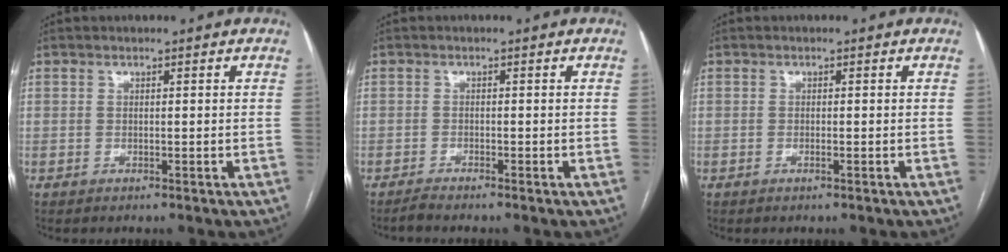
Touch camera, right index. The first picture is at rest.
{"total": 1.3, "force": [-1.2, -0.4, 0.3], "torque": [-0.011, -0.004, -0.025]}
{"total": 0.5, "force": [-0.3, -0.1, 0.5], "torque": [-0.010, -0.001, -0.004]}